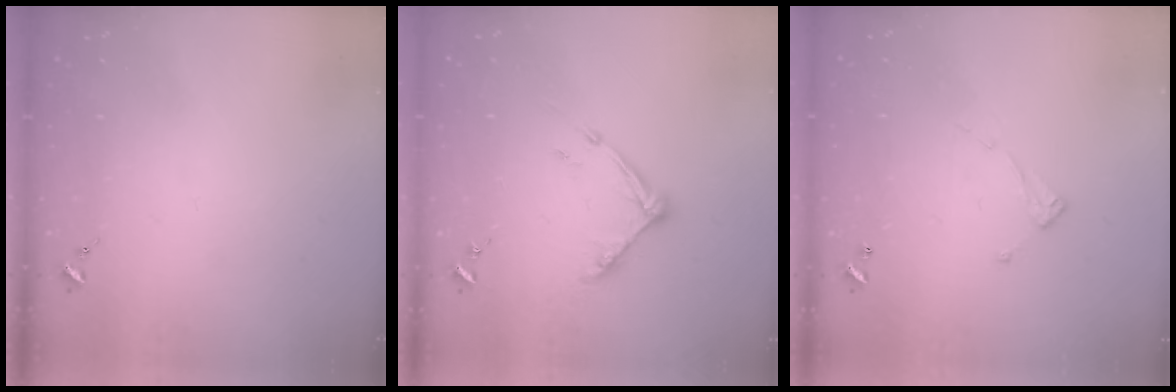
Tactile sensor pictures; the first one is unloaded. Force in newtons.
{"total": 9.0, "press": 9.0, "slide": 0.7}
{"total": 6.5, "press": 6.5, "slide": 0.2}